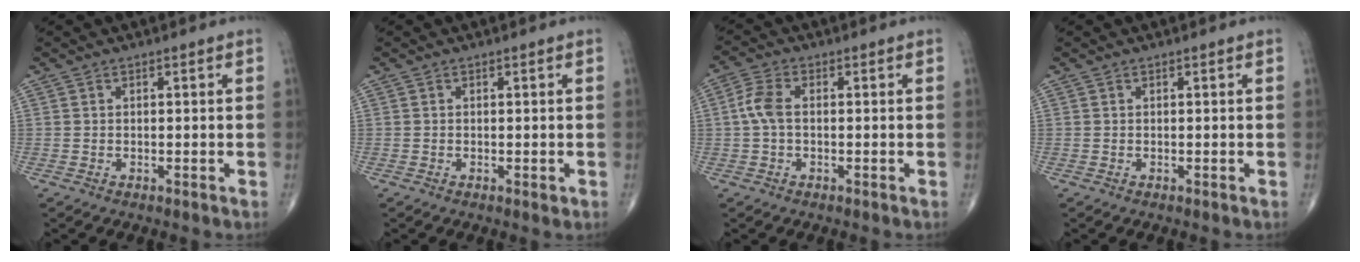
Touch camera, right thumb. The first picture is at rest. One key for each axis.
{"total": 0.6, "fx": -0.2, "fy": 0.3, "fz": 0.5, "tx": -0.006, "ty": -0.002, "tz": -0.005}
{"total": 4.5, "fx": 0.0, "fy": 2.5, "fz": 3.8, "tx": -0.089, "ty": 0.013, "tz": -0.006}
{"total": 0.0}